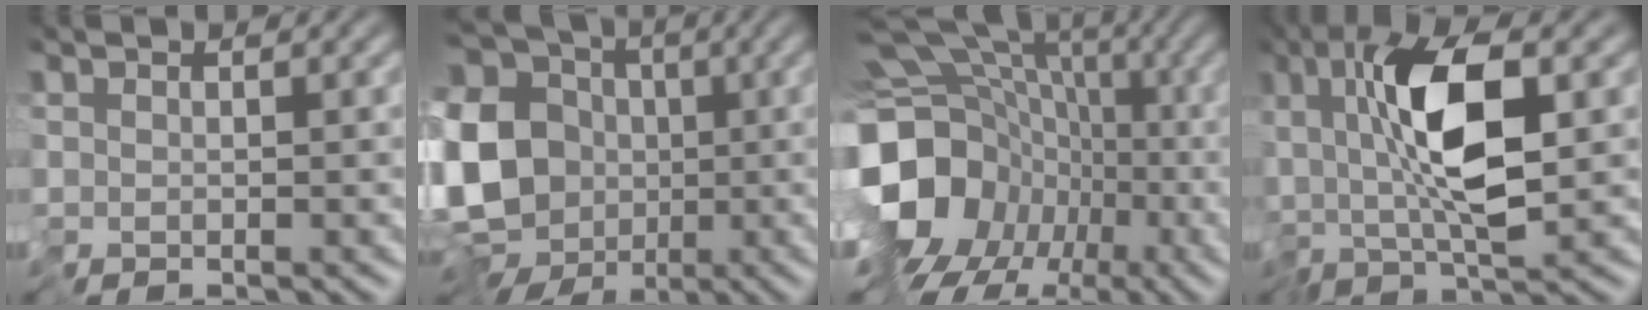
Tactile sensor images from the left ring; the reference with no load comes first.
{"total": 18.4, "force": [-1.8, 15.8, 9.3], "torque": [-0.201, 0.002, -0.063]}
{"total": 17.2, "force": [-4.7, 13.7, 9.2], "torque": [-0.179, 0.005, -0.078]}
{"total": 7.9, "force": [0.8, 2.5, 7.5], "torque": [-0.138, 0.010, 0.010]}